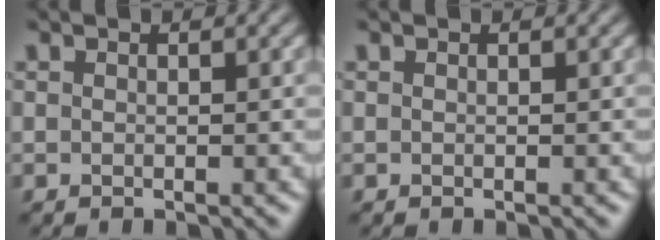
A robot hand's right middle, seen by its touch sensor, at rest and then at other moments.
{"total": 0.0}